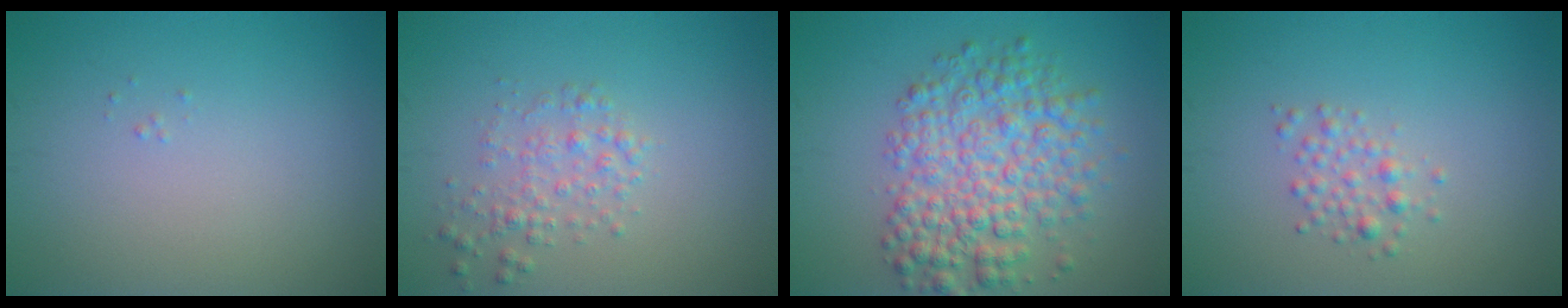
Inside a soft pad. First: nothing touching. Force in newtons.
{"total": 2.1, "press": 2.1, "slide": 0.1}
{"total": 7.0, "press": 7.0, "slide": 0.1}
{"total": 1.7, "press": 1.7, "slide": 0.0}